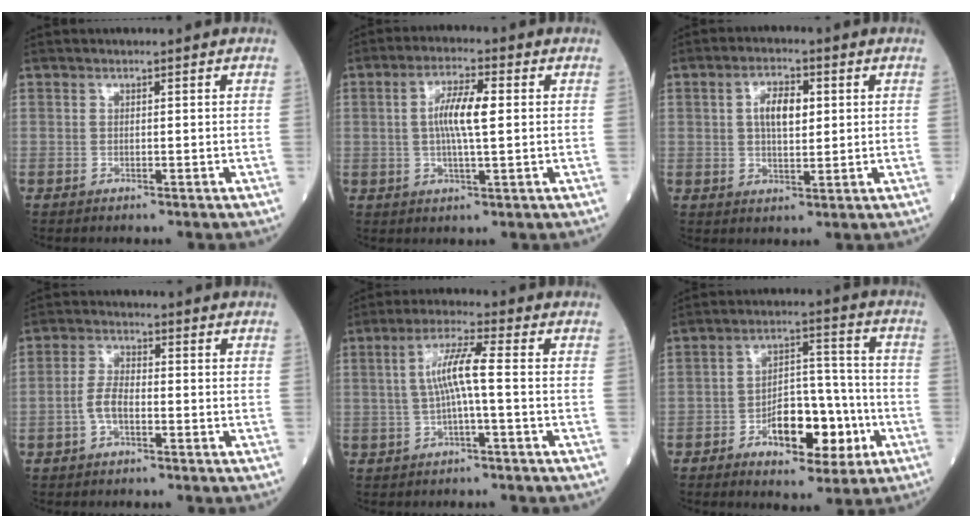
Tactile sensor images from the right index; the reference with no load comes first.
{"total": 6.7, "force": [0.8, 0.9, 6.6], "torque": [-0.129, 0.008, 0.014]}
{"total": 5.6, "force": [1.3, 2.3, 4.9], "torque": [-0.091, 0.009, 0.025]}
{"total": 4.0, "force": [-1.2, 1.8, 3.3], "torque": [-0.073, 0.008, -0.026]}
{"total": 6.2, "force": [0.0, 0.1, 6.2], "torque": [-0.123, 0.014, 0.000]}
{"total": 11.5, "force": [-4.4, 5.1, 9.3], "torque": [-0.149, 0.021, -0.062]}